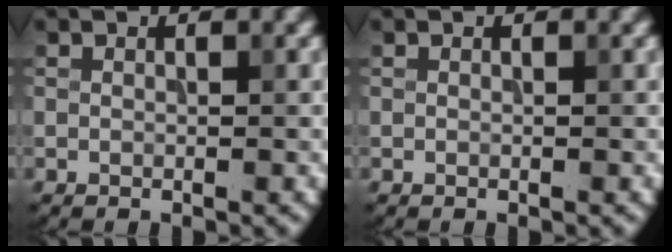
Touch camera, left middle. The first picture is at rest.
{"total": 0.0}